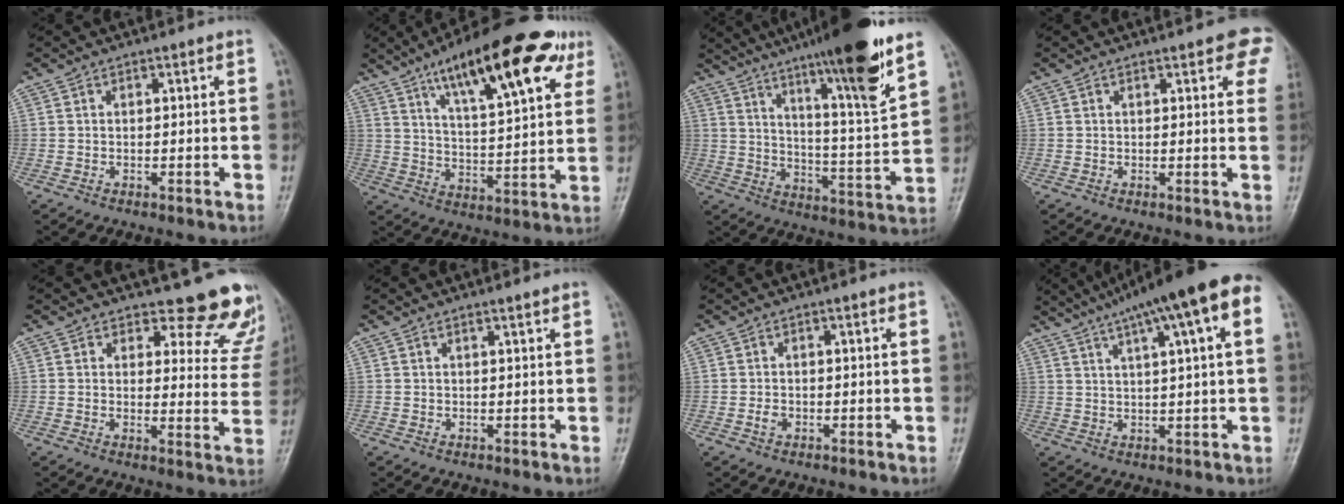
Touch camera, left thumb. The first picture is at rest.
{"total": 22.1, "force": [12.0, 6.7, 17.3], "torque": [-0.234, -0.028, 0.184]}
{"total": 20.5, "force": [13.6, 1.1, 15.3], "torque": [-0.215, -0.062, 0.214]}
{"total": 10.5, "force": [5.6, 2.6, 8.5], "torque": [-0.072, -0.013, 0.060]}
{"total": 15.1, "force": [13.8, 5.6, 2.4], "torque": [0.034, -0.120, 0.131]}
{"total": 0.9, "force": [0.7, 0.1, 0.5], "torque": [-0.008, -0.005, 0.013]}
{"total": 1.4, "force": [-0.3, 1.1, 0.8], "torque": [-0.012, 0.000, -0.008]}
{"total": 16.9, "force": [8.7, 3.0, 14.2], "torque": [-0.217, 0.023, 0.120]}